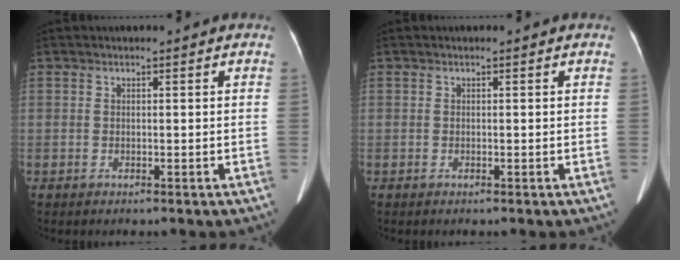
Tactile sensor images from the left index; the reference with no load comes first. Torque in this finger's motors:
{"motor_torque": [0.03, 0.10, 0.00, 0.01]}